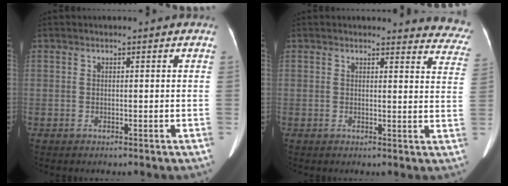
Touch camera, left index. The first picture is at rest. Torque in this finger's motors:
{"motor_torque": [-0.24, -0.27, 0.00, 0.00]}